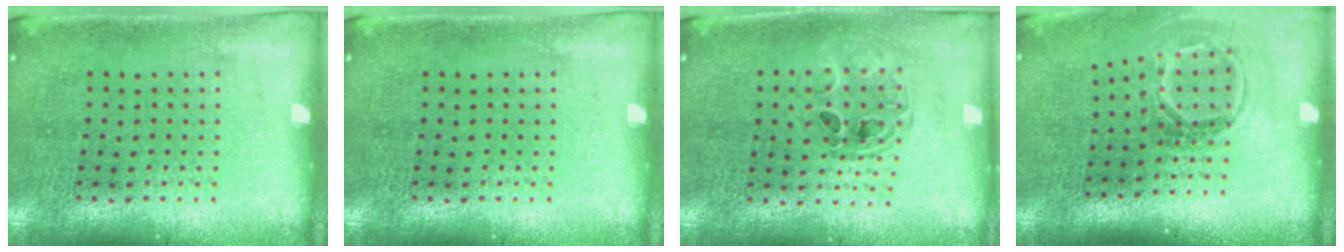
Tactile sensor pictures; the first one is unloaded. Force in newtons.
{"total": 0.0}
{"total": 0.8, "press": 0.8, "slide": 0.1}
{"total": 1.7, "press": 1.2, "slide": 1.3}